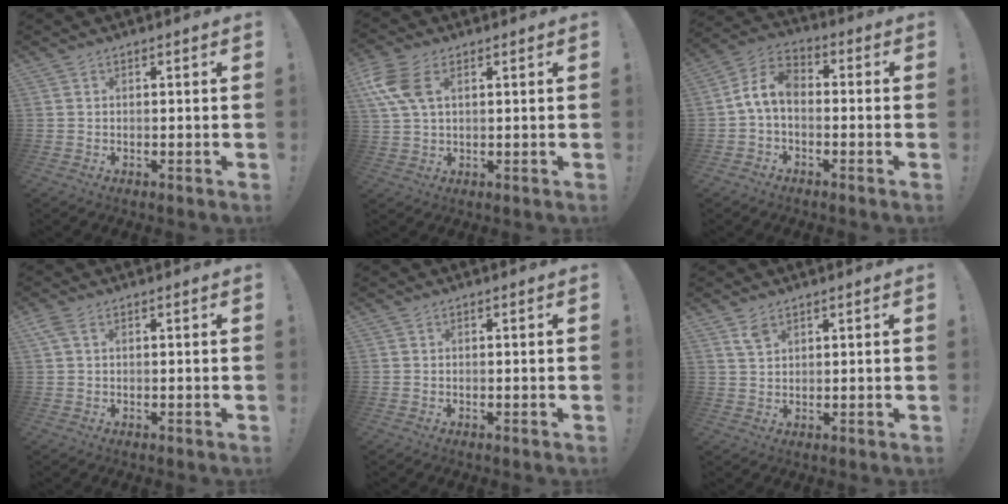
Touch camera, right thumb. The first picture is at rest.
{"total": 10.0, "force": [3.3, 5.5, 7.7], "torque": [-0.170, -0.001, 0.064]}
{"total": 8.3, "force": [-1.0, 5.2, 6.4], "torque": [-0.139, 0.015, -0.013]}
{"total": 2.7, "force": [1.1, 1.4, 2.0], "torque": [-0.041, 0.004, 0.021]}
{"total": 0.0}
{"total": 3.7, "force": [2.5, 2.0, 2.0], "torque": [-0.029, -0.011, 0.046]}